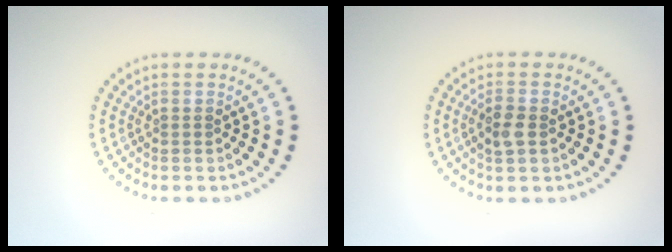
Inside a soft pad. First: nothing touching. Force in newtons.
{"total": 2.1, "press": 2.0, "slide": 0.4}